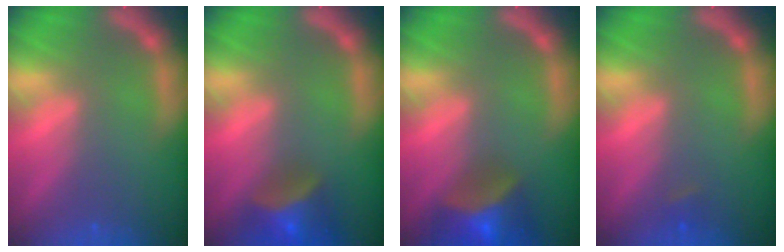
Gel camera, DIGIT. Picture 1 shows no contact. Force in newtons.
{"total": 5.9}
{"total": 7.5}
{"total": 0.9}